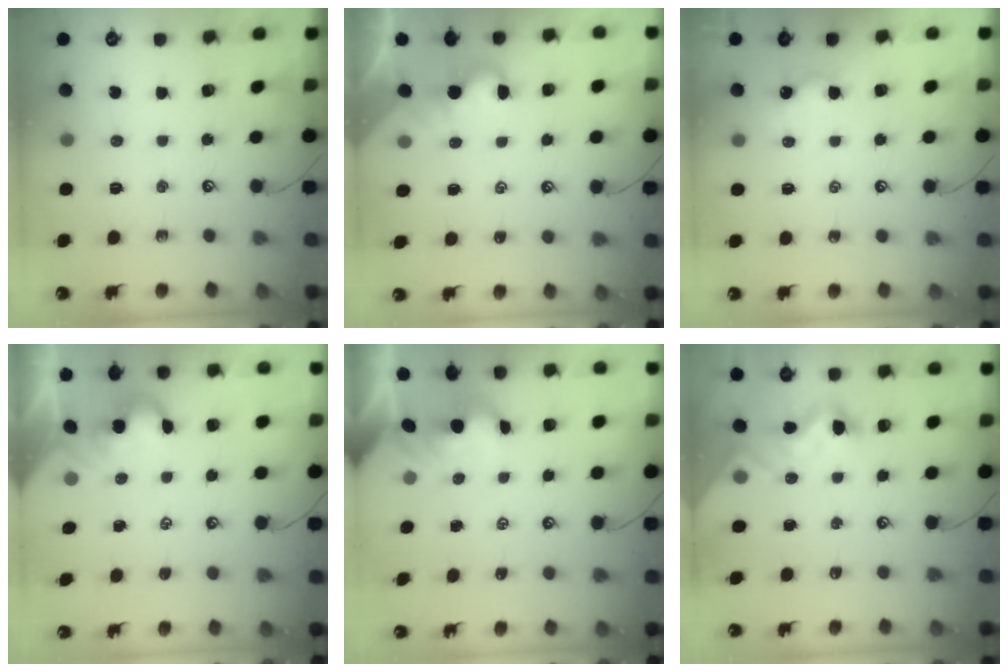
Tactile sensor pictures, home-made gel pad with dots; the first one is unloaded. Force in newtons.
{"total": 0.5, "press": 0.4, "slide": 0.4}
{"total": 1.7, "press": 1.6, "slide": 0.3}
{"total": 1.9, "press": 1.8, "slide": 0.6}
{"total": 1.5, "press": 1.5, "slide": 0.3}
{"total": 5.4, "press": 5.4, "slide": 0.4}